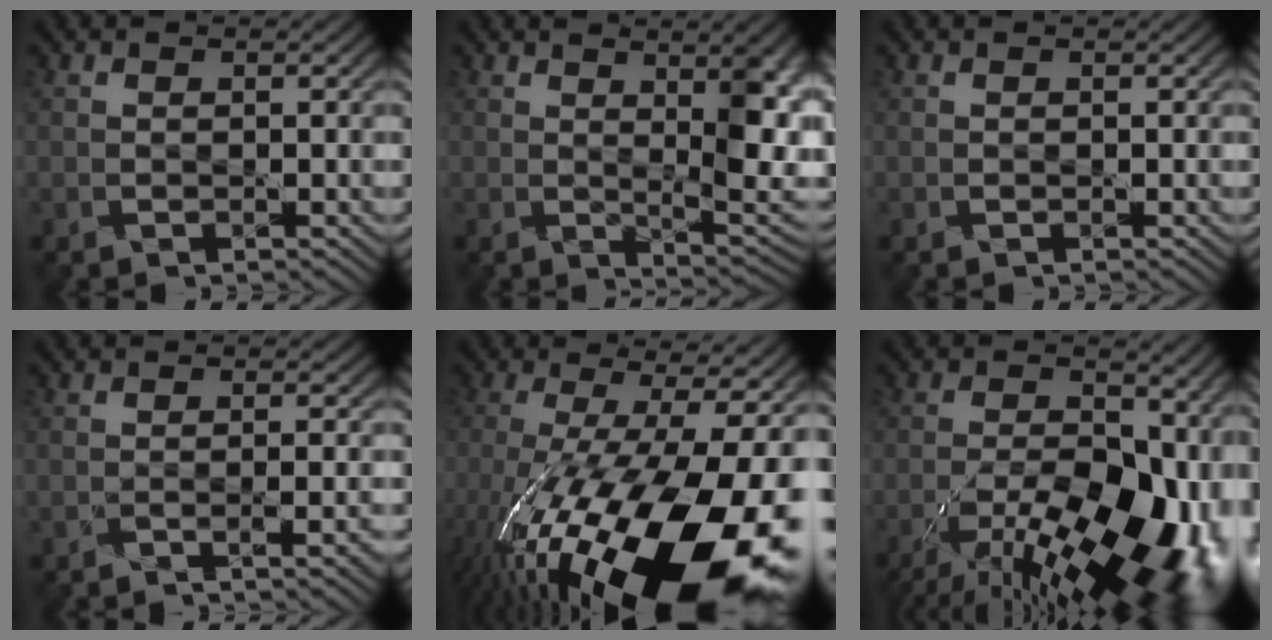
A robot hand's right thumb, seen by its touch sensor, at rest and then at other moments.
{"total": 9.5, "force": [2.0, 3.0, 8.8], "torque": [-0.118, -0.006, 0.038]}
{"total": 0.0}
{"total": 3.6, "force": [-1.9, 0.6, 3.0], "torque": [-0.042, 0.009, -0.040]}
{"total": 21.5, "force": [-8.4, 7.7, 18.3], "torque": [-0.301, -0.065, -0.118]}
{"total": 19.4, "force": [-8.4, 9.3, 14.7], "torque": [-0.200, -0.029, -0.118]}